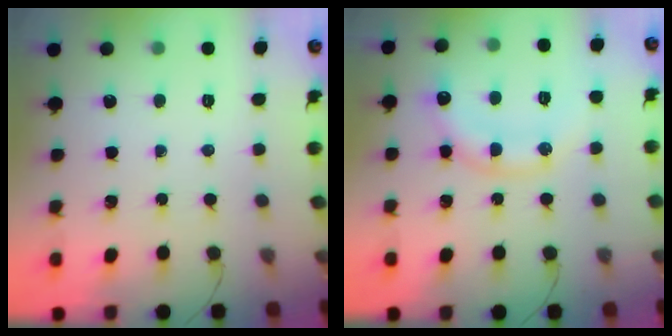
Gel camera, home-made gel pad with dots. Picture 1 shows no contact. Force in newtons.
{"total": 15.2, "press": 15.1, "slide": 0.9}